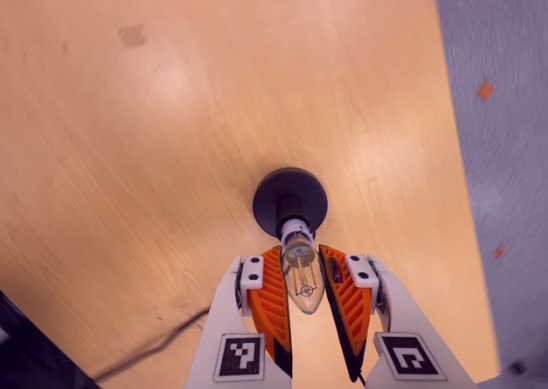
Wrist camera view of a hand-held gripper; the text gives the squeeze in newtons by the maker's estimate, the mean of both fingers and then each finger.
{"total": 11.1, "left": 10.6, "right": 11.6}